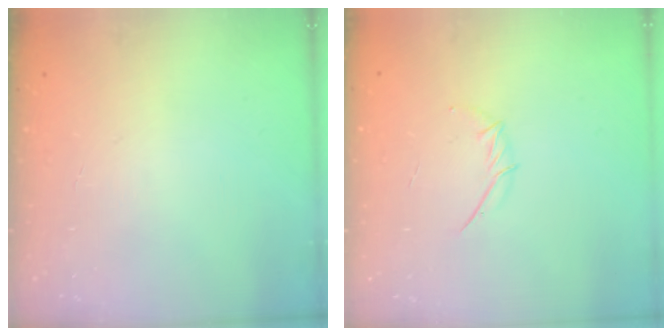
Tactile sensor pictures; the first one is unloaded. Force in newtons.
{"total": 4.0, "press": 4.0, "slide": 0.7}